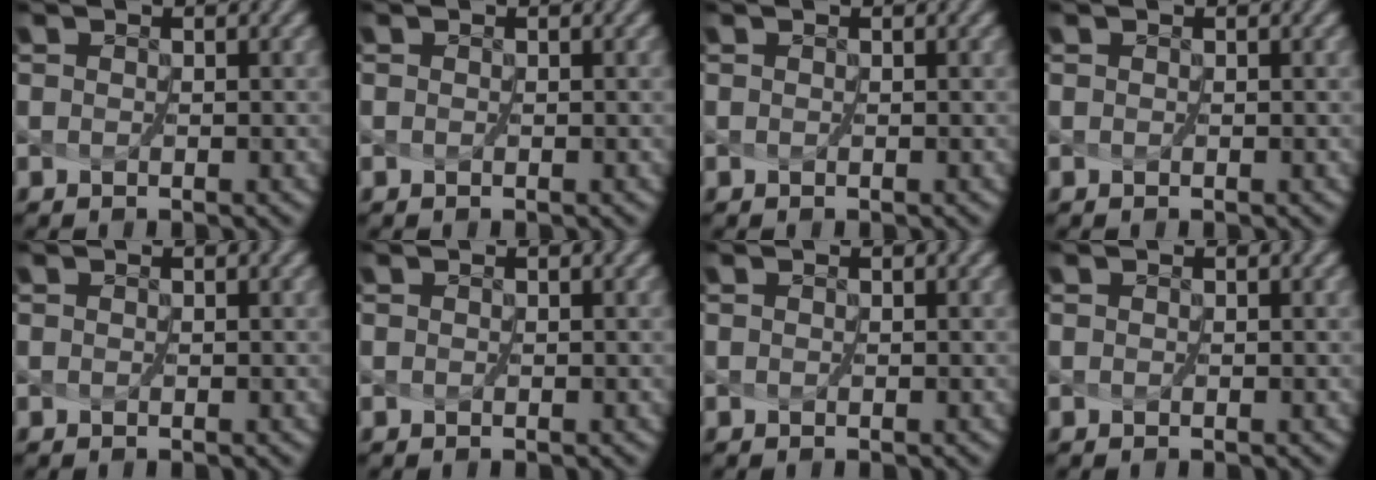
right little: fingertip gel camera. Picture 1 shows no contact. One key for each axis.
{"total": 0.0}
{"total": 0.0}
{"total": 0.0}
{"total": 0.0}
{"total": 0.0}
{"total": 0.0}
{"total": 0.0}